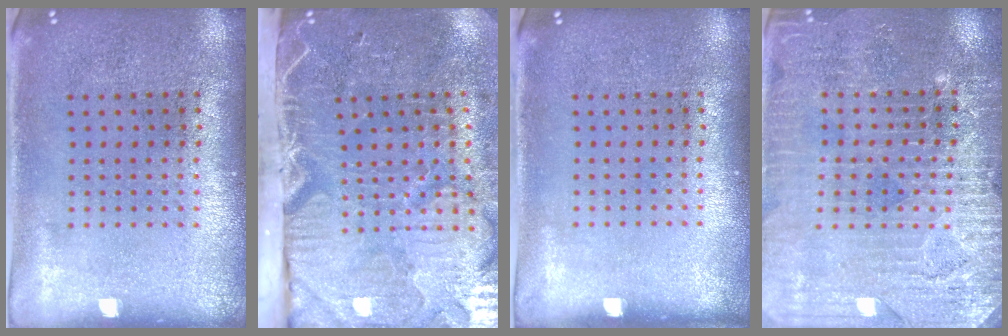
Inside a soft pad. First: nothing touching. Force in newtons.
{"total": 5.4, "press": 4.5, "slide": 3.1}
{"total": 0.0}
{"total": 3.2, "press": 3.1, "slide": 0.7}